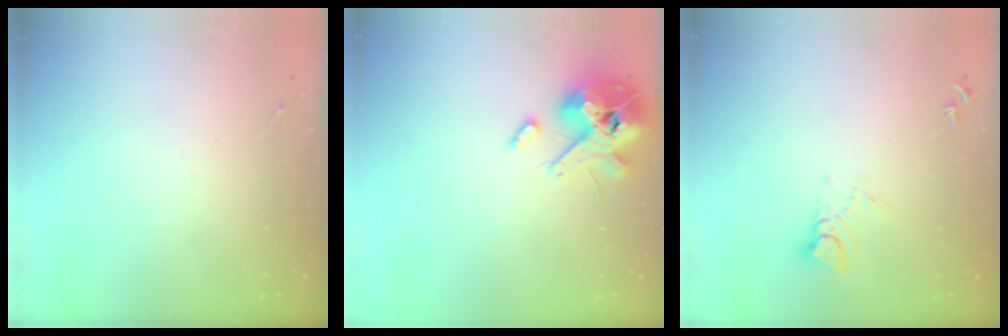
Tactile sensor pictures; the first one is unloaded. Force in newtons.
{"total": 15.4, "press": 15.2, "slide": 2.6}
{"total": 3.8, "press": 3.8, "slide": 0.2}